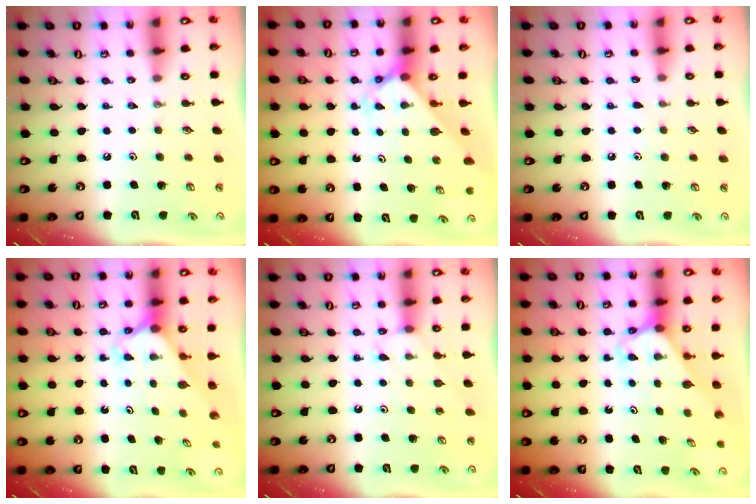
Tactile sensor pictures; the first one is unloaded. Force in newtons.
{"total": 1.9, "press": 1.9, "slide": 0.1}
{"total": 2.3, "press": 2.2, "slide": 0.4}
{"total": 2.3, "press": 2.3, "slide": 0.2}
{"total": 6.0, "press": 6.0, "slide": 0.7}
{"total": 2.5, "press": 2.5, "slide": 0.2}